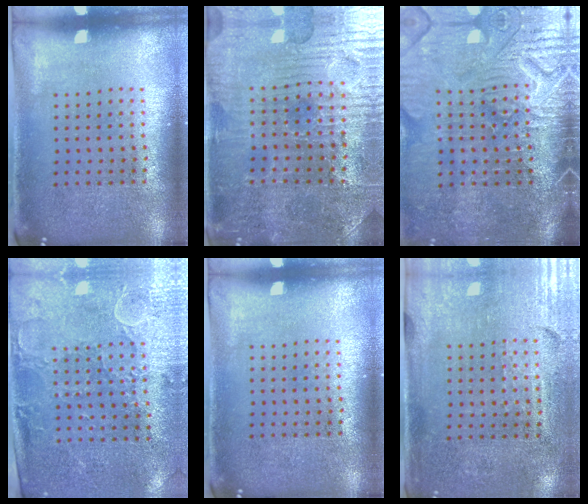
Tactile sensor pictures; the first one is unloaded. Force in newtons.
{"total": 3.7, "press": 3.7, "slide": 0.5}
{"total": 4.6, "press": 4.0, "slide": 2.2}
{"total": 2.9, "press": 2.5, "slide": 1.5}
{"total": 0.0}
{"total": 3.5, "press": 3.0, "slide": 1.7}